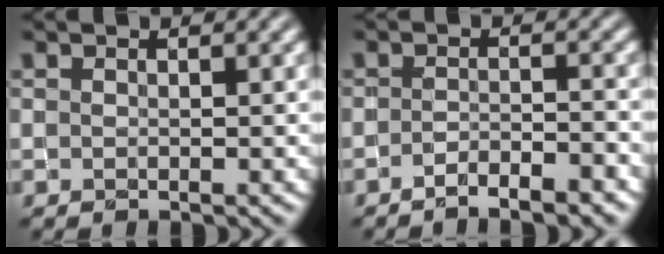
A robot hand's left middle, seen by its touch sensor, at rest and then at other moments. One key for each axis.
{"total": 3.1, "fx": -2.3, "fy": 0.6, "fz": 1.9, "tx": -0.029, "ty": 0.005, "tz": -0.042}